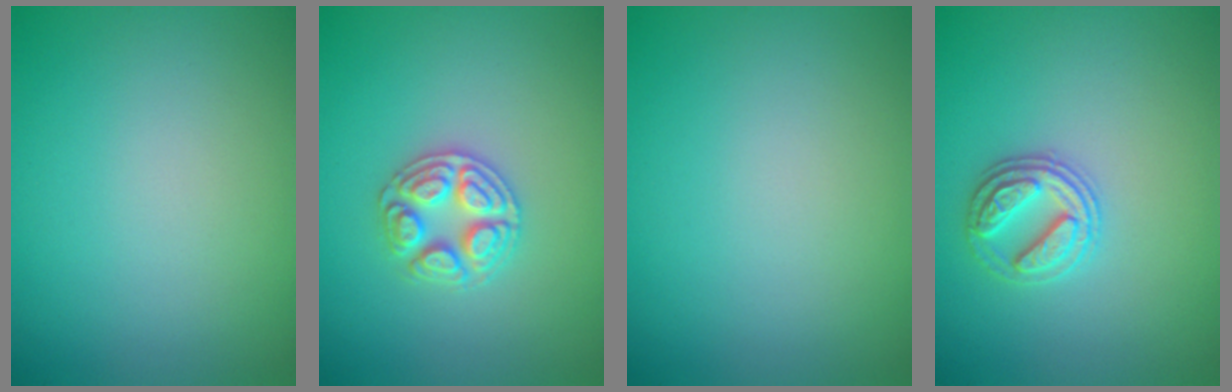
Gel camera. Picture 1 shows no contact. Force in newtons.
{"total": 3.2, "press": 3.1, "slide": 0.4}
{"total": 0.0}
{"total": 2.7, "press": 2.7, "slide": 0.7}